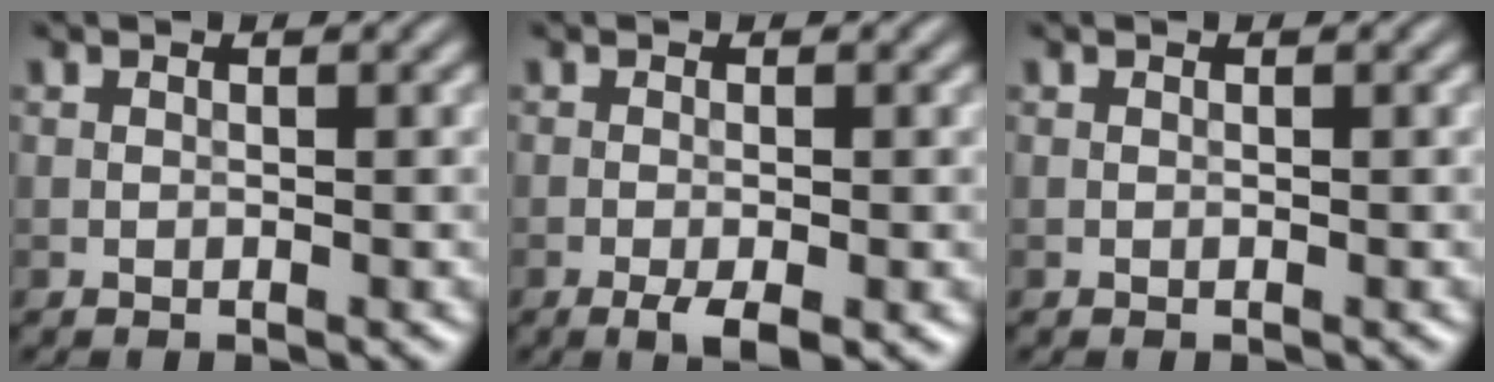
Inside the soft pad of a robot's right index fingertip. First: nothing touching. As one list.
[{"total": 2.9, "force": [-1.4, 0.6, 2.4], "torque": [-0.044, -0.005, -0.026]}, {"total": 0.0}]